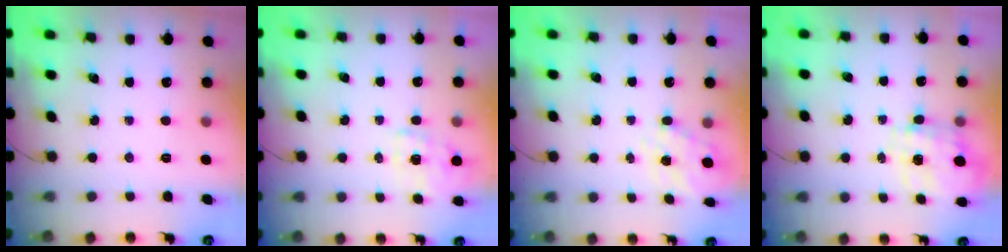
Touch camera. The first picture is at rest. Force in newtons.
{"total": 3.3, "press": 3.2, "slide": 0.7}
{"total": 6.2, "press": 6.2, "slide": 0.8}
{"total": 3.5, "press": 3.4, "slide": 1.0}